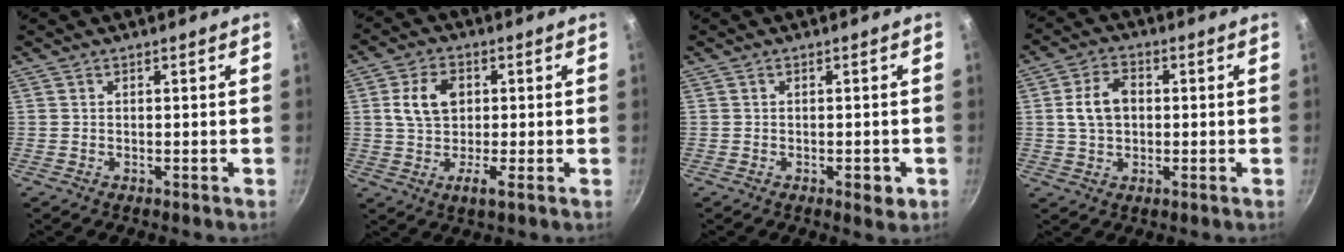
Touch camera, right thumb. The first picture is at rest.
{"total": 9.1, "force": [0.9, 5.2, 7.4], "torque": [-0.132, 0.002, 0.017]}
{"total": 2.6, "force": [-1.1, 1.1, 2.1], "torque": [-0.021, 0.000, -0.013]}
{"total": 7.5, "force": [0.7, 5.0, 5.5], "torque": [-0.095, 0.013, 0.011]}